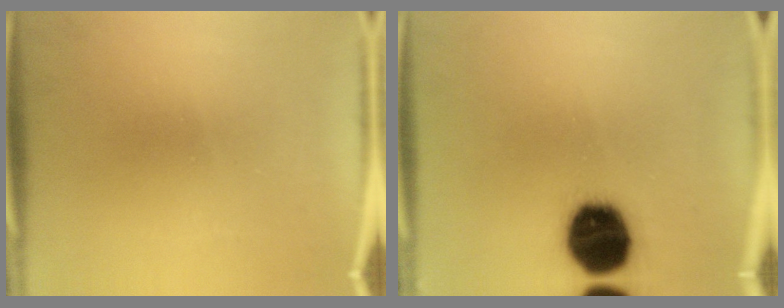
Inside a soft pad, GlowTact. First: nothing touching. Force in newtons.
{"total": 16.1}